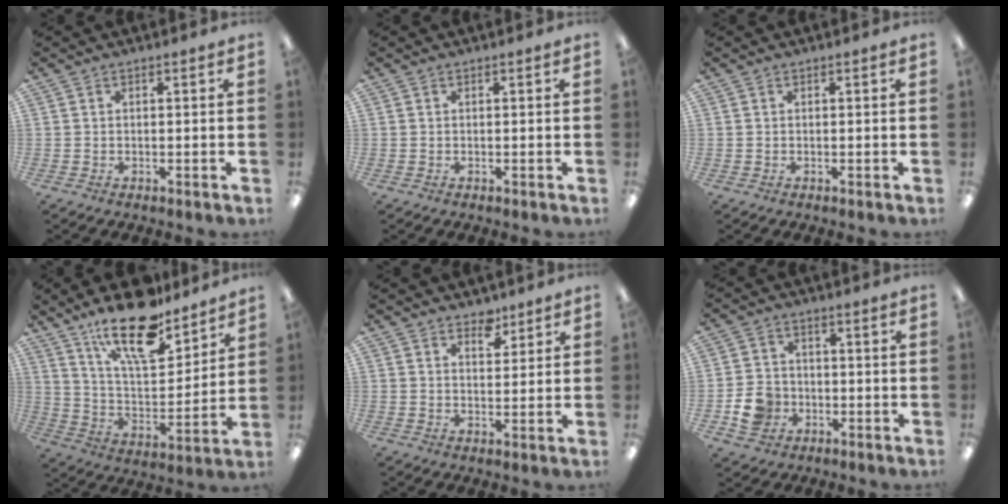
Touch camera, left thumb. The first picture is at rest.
{"total": 0.0}
{"total": 0.0}
{"total": 19.6, "force": [14.6, 6.8, 11.2], "torque": [-0.188, -0.088, 0.247]}
{"total": 4.5, "force": [3.6, 2.3, 1.5], "torque": [0.003, -0.025, 0.059]}
{"total": 7.4, "force": [-2.4, 6.2, 3.2], "torque": [-0.072, 0.012, -0.043]}